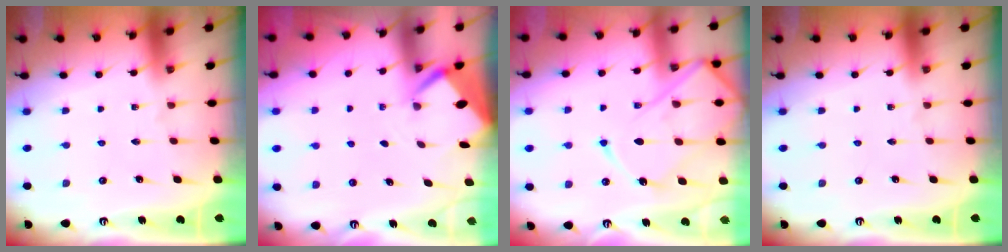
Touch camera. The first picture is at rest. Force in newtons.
{"total": 2.5, "press": 2.5, "slide": 0.3}
{"total": 14.3, "press": 14.2, "slide": 1.2}
{"total": 0.0}